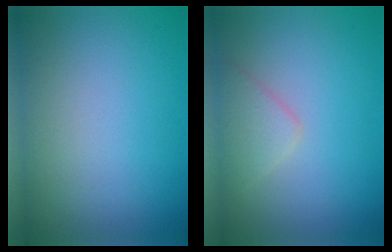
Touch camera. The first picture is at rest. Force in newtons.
{"total": 2.1, "press": 2.1, "slide": 0.1}